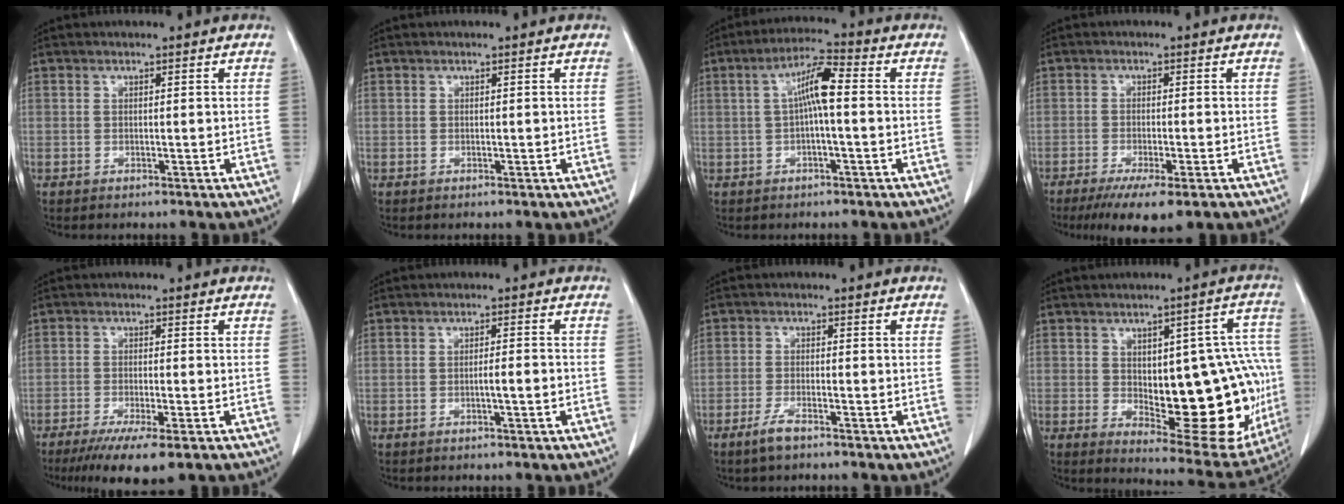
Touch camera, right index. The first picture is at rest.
{"total": 0.0}
{"total": 6.5, "force": [0.4, 0.9, 6.4], "torque": [-0.124, 0.019, 0.004]}
{"total": 7.4, "force": [-4.7, 1.0, 5.6], "torque": [-0.090, -0.020, -0.072]}
{"total": 8.7, "force": [-5.9, 1.0, 6.4], "torque": [-0.101, -0.022, -0.089]}
{"total": 2.0, "force": [-0.6, 0.1, 1.9], "torque": [-0.030, 0.002, -0.010]}
{"total": 3.1, "force": [-2.3, 0.6, 2.0], "torque": [-0.045, -0.002, -0.044]}
{"total": 21.5, "force": [-2.0, 8.2, 19.7], "torque": [-0.195, 0.024, 0.008]}